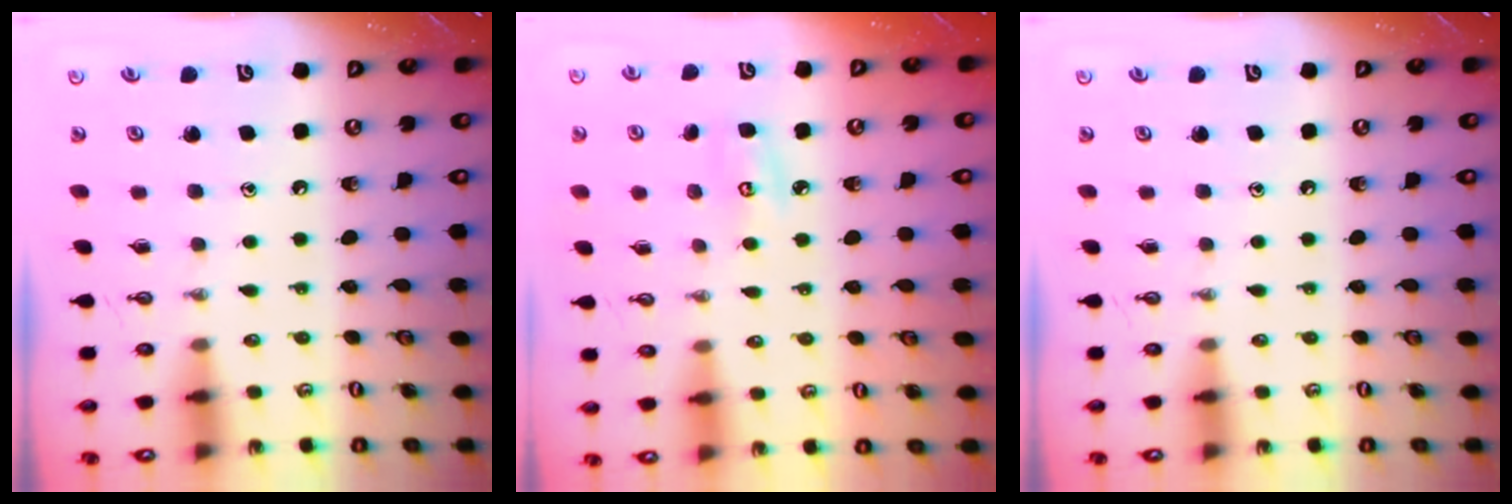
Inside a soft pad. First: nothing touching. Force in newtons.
{"total": 5.2, "press": 5.2, "slide": 0.4}
{"total": 0.0}